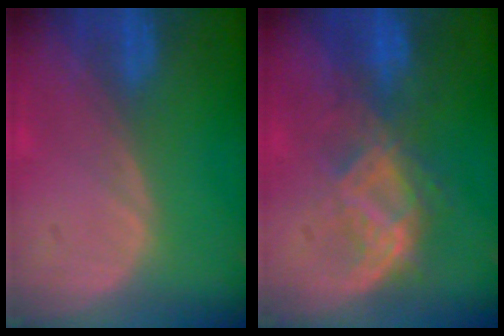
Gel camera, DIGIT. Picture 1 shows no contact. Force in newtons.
{"total": 7.0, "press": 6.8, "slide": 1.3}